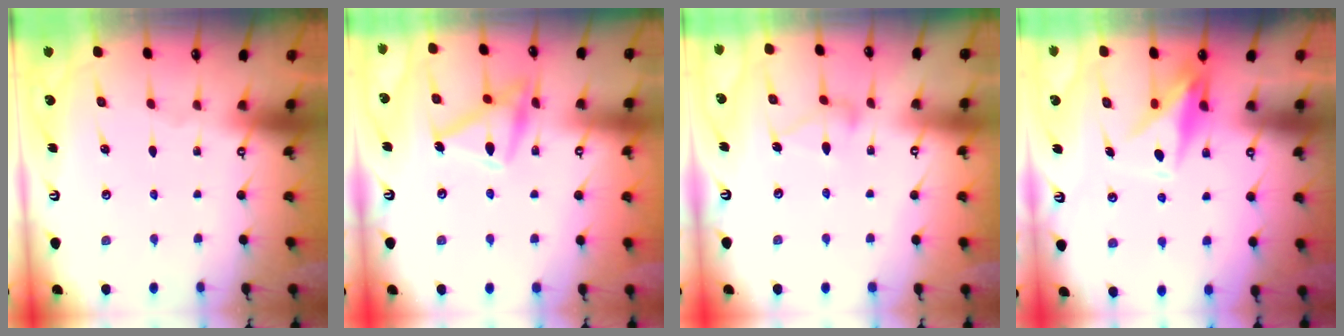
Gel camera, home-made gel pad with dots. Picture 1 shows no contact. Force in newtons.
{"total": 15.1, "press": 15.0, "slide": 1.0}
{"total": 7.9, "press": 7.9, "slide": 0.2}
{"total": 10.1, "press": 10.0, "slide": 1.2}